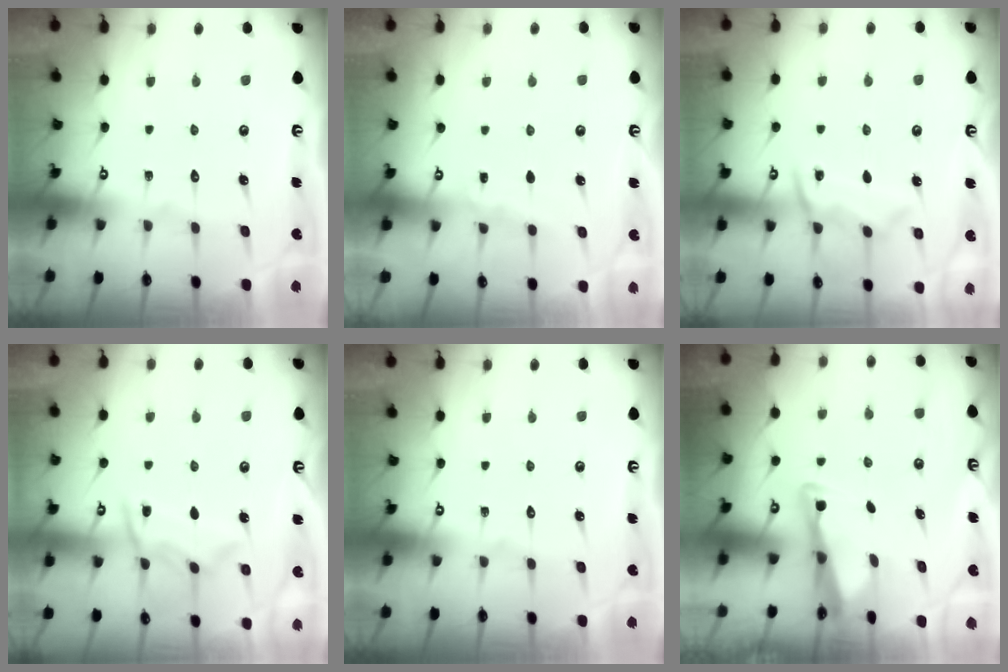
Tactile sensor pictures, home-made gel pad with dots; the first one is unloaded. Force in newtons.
{"total": 3.0, "press": 3.0, "slide": 0.4}
{"total": 9.5, "press": 9.4, "slide": 0.8}
{"total": 9.0, "press": 9.0, "slide": 0.9}
{"total": 0.0}
{"total": 2.9, "press": 2.9, "slide": 0.4}